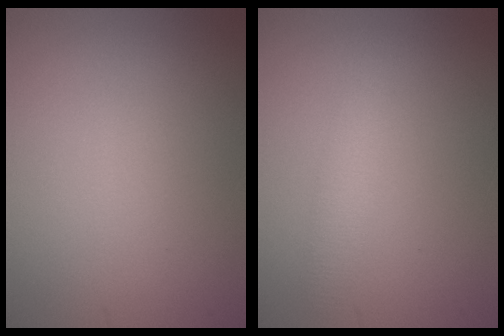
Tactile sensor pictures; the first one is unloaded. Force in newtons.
{"total": 2.1, "press": 2.1, "slide": 0.1}